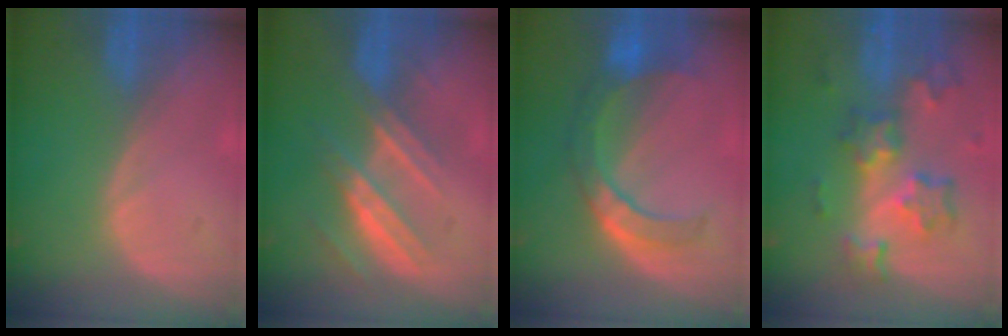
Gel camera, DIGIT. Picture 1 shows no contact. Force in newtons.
{"total": 7.4, "press": 6.8, "slide": 2.8}
{"total": 7.5, "press": 7.3, "slide": 1.7}
{"total": 8.7, "press": 7.7, "slide": 4.1}